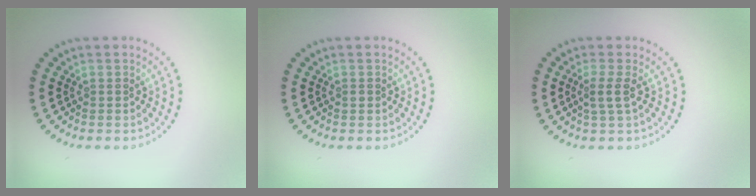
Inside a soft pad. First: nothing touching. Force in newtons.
{"total": 0.6, "press": 0.5, "slide": 0.2}
{"total": 1.6, "press": 1.3, "slide": 1.0}